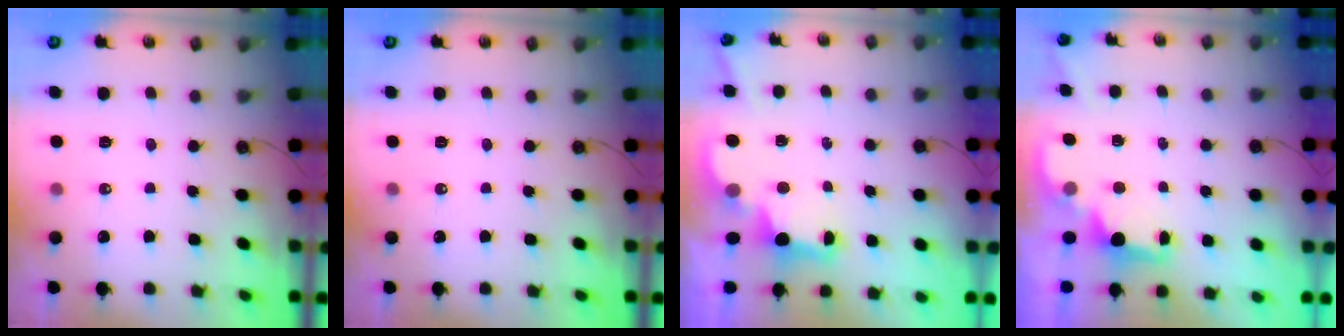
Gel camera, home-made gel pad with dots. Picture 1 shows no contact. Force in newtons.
{"total": 0.0}
{"total": 2.7, "press": 2.6, "slide": 0.9}
{"total": 2.8, "press": 2.8, "slide": 0.5}